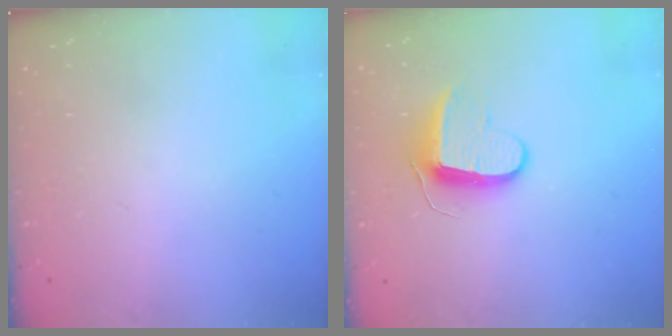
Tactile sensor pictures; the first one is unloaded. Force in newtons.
{"total": 9.6, "press": 9.6, "slide": 0.4}